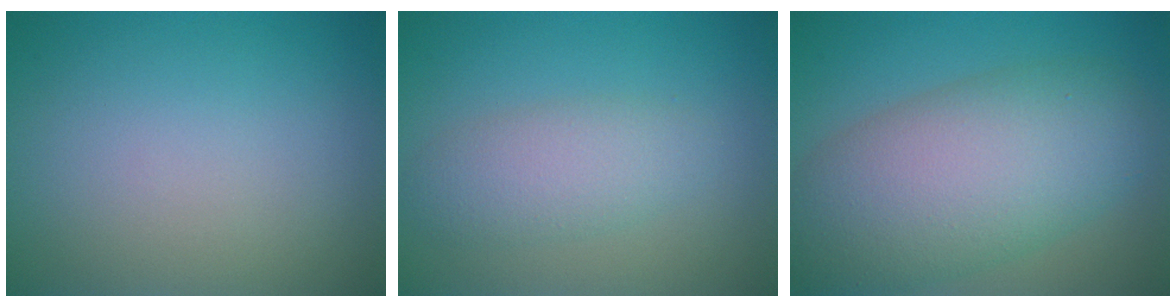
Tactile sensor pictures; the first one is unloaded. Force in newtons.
{"total": 3.4, "press": 3.4, "slide": 0.1}
{"total": 10.0, "press": 10.0, "slide": 0.6}